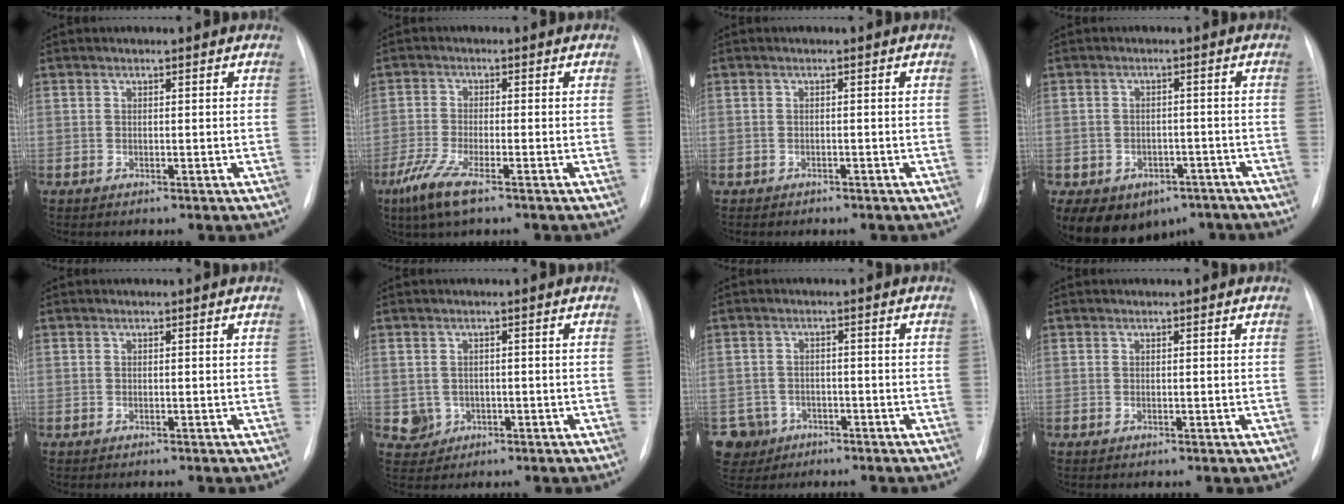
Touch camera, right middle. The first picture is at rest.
{"total": 6.0, "force": [-3.8, 0.9, 4.6], "torque": [-0.109, -0.017, -0.072]}
{"total": 1.2, "force": [-1.0, 0.7, 0.2], "torque": [-0.009, 0.001, -0.012]}
{"total": 12.1, "force": [-7.4, 8.5, 4.2], "torque": [-0.086, 0.012, -0.090]}
{"total": 0.0}
{"total": 3.2, "force": [-0.7, 3.1, 0.7], "torque": [-0.007, 0.003, -0.003]}
{"total": 5.9, "force": [-3.3, 5.0, 0.0], "torque": [-0.003, 0.007, -0.050]}
{"total": 0.0}